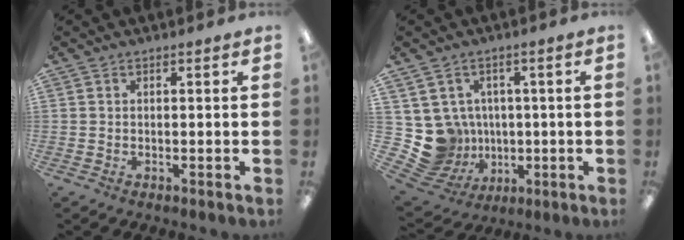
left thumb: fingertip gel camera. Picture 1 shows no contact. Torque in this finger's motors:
{"motor_torque": [-0.35, 0.45, -0.15, -0.13, 0.00]}